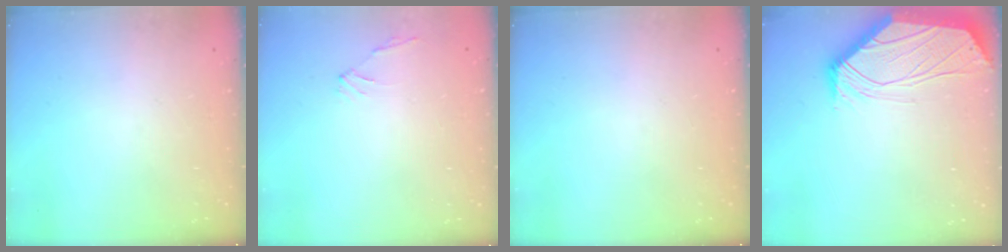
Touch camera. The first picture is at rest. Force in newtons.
{"total": 1.2, "press": 1.1, "slide": 0.6}
{"total": 0.0}
{"total": 0.9, "press": 0.8, "slide": 0.4}